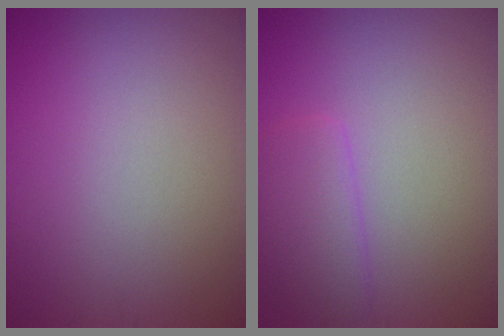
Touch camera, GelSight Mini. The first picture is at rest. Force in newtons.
{"total": 2.7, "press": 2.7, "slide": 0.0}